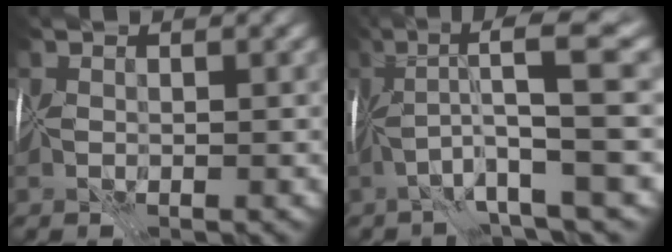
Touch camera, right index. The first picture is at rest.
{"total": 8.3, "force": [0.9, 0.4, 8.2], "torque": [-0.120, 0.025, 0.011]}